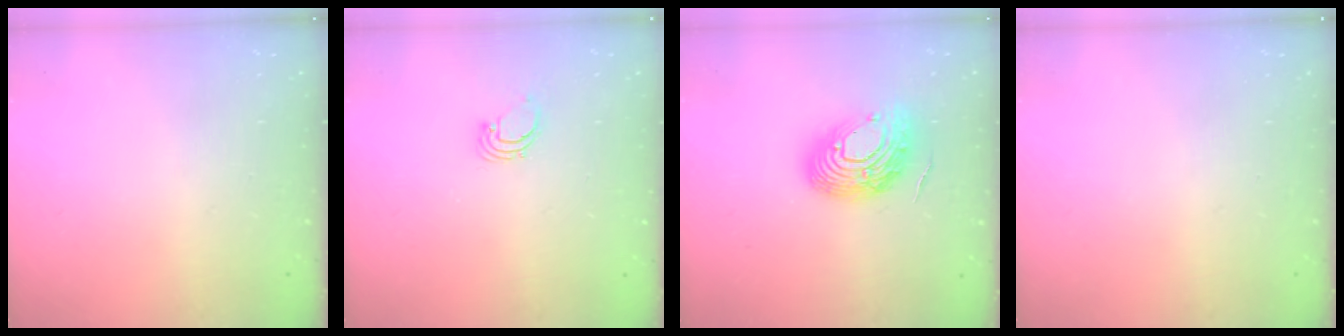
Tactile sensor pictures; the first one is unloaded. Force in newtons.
{"total": 1.7, "press": 1.7, "slide": 0.1}
{"total": 16.5, "press": 16.4, "slide": 1.4}
{"total": 0.0}